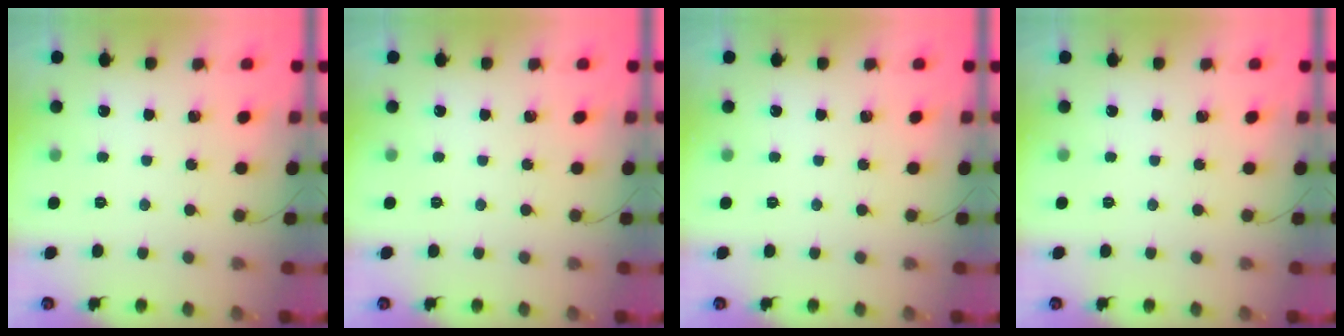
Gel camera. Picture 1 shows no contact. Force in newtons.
{"total": 0.0}
{"total": 0.0}
{"total": 0.0}